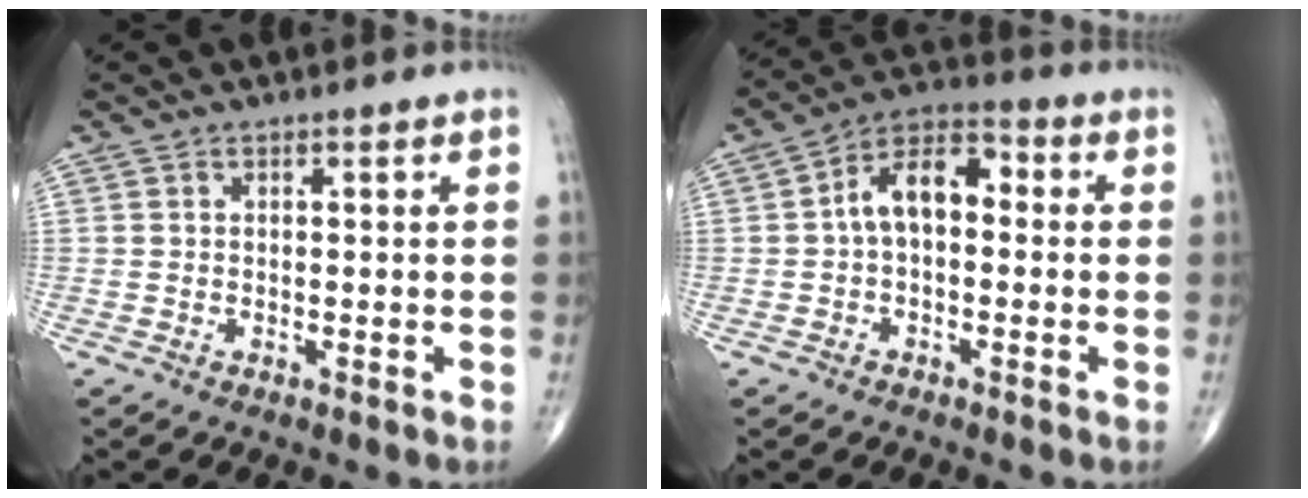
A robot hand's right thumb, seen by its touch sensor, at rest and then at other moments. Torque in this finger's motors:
{"motor_torque": [0.97, 1.42, 0.79, -0.35, 0.08]}